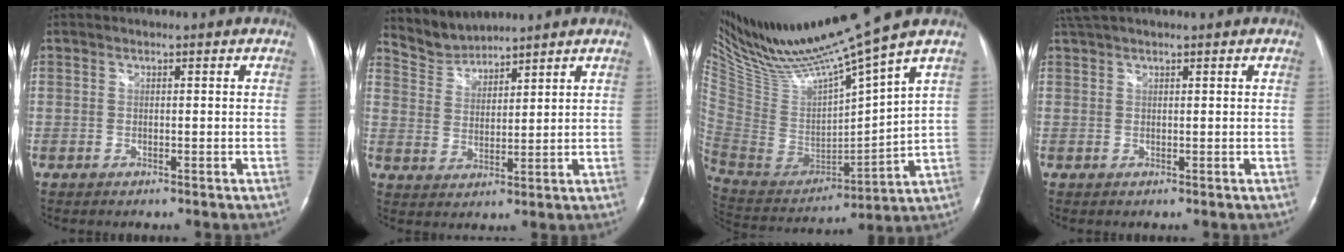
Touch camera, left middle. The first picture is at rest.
{"total": 5.1, "force": [5.1, 0.6, -0.7], "torque": [0.009, 0.008, 0.110]}
{"total": 19.4, "force": [16.4, -1.0, 10.2], "torque": [-0.187, -0.033, 0.315]}
{"total": 3.2, "force": [2.7, 0.5, 1.6], "torque": [-0.034, 0.031, 0.054]}